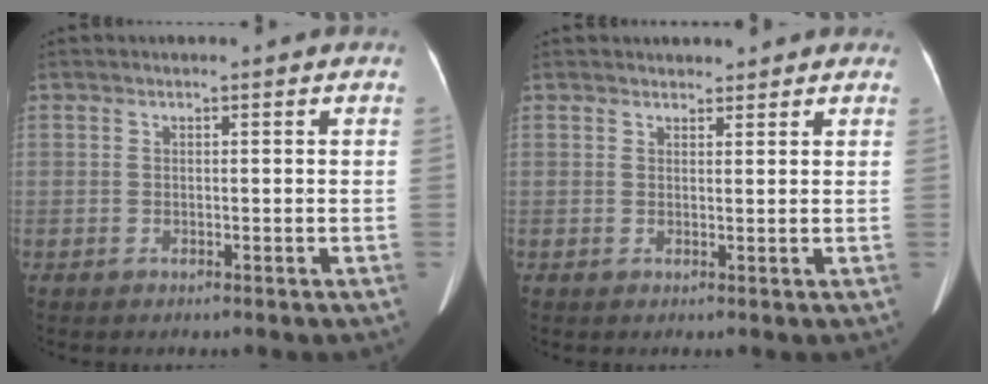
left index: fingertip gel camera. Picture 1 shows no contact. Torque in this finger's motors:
{"motor_torque": [-0.27, 0.28, -0.24, -0.06]}